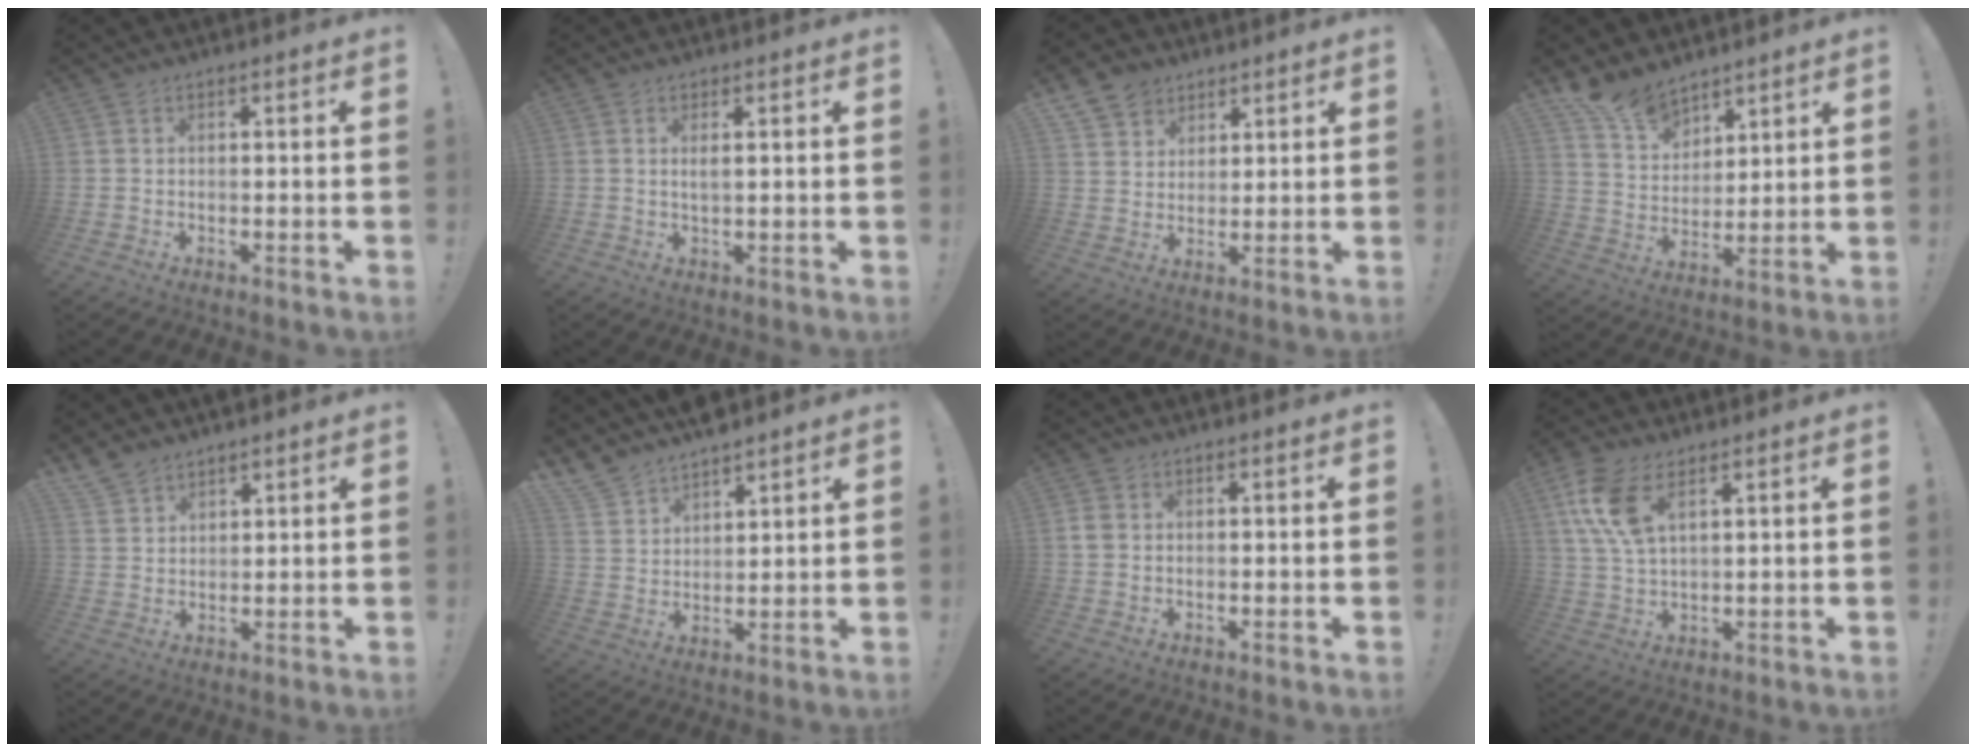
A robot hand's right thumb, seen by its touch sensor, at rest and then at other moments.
{"total": 1.9, "force": [0.6, 0.2, 1.7], "torque": [-0.026, -0.006, 0.008]}
{"total": 8.2, "force": [5.7, 5.7, 1.4], "torque": [-0.027, -0.033, 0.115]}
{"total": 11.5, "force": [9.2, 6.2, 3.0], "torque": [-0.066, -0.062, 0.181]}
{"total": 5.6, "force": [4.7, 2.9, 0.9], "torque": [-0.025, -0.028, 0.093]}
{"total": 7.9, "force": [7.1, 3.3, 1.1], "torque": [-0.042, -0.057, 0.137]}
{"total": 2.7, "force": [0.0, 2.2, 1.5], "torque": [-0.033, 0.010, 0.004]}
{"total": 10.9, "force": [5.0, 5.8, 7.8], "torque": [-0.167, -0.004, 0.098]}